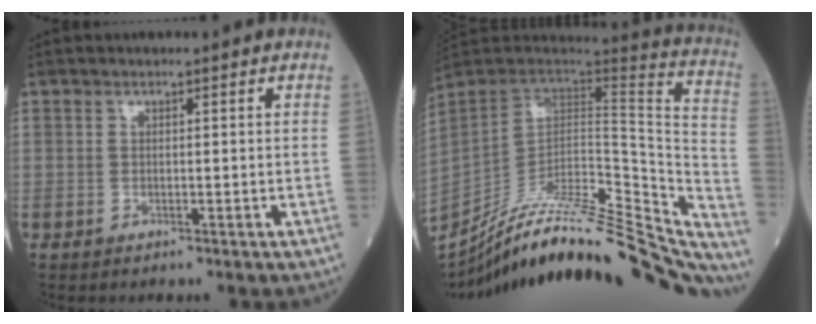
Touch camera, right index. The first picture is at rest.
{"total": 40.7, "force": [-35.8, 6.3, 18.2], "torque": [-0.216, -0.050, -0.496]}